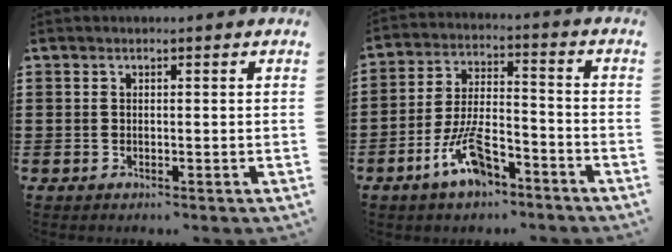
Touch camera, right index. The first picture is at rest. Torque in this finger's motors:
{"motor_torque": [1.62, 0.52, 0.68, 0.14]}